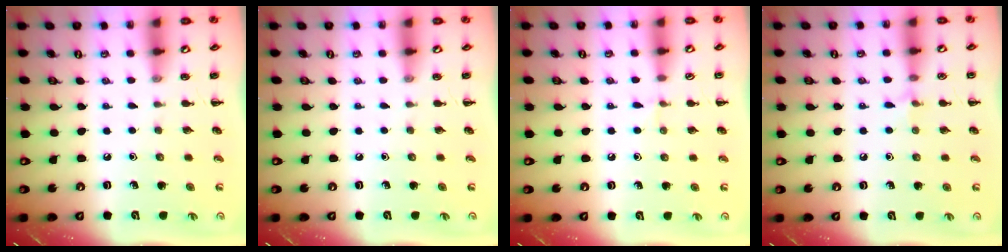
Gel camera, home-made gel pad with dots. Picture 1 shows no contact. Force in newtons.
{"total": 0.0}
{"total": 3.8, "press": 3.5, "slide": 1.3}
{"total": 5.1, "press": 4.8, "slide": 1.7}